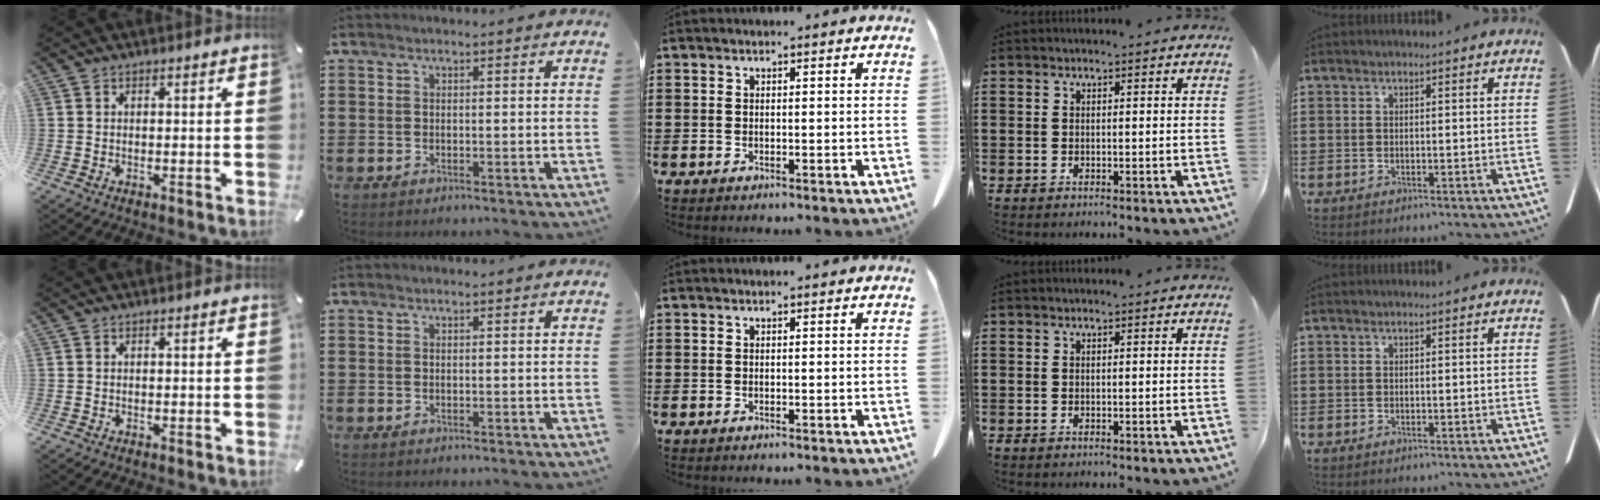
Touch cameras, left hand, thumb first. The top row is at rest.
{}